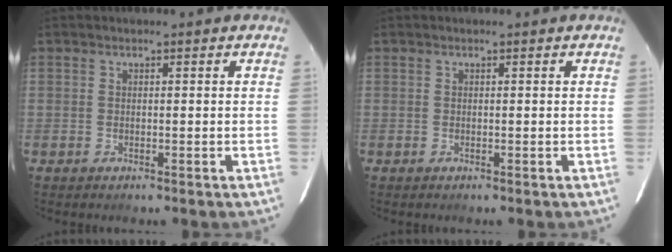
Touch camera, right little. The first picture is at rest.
{"total": 0.0}